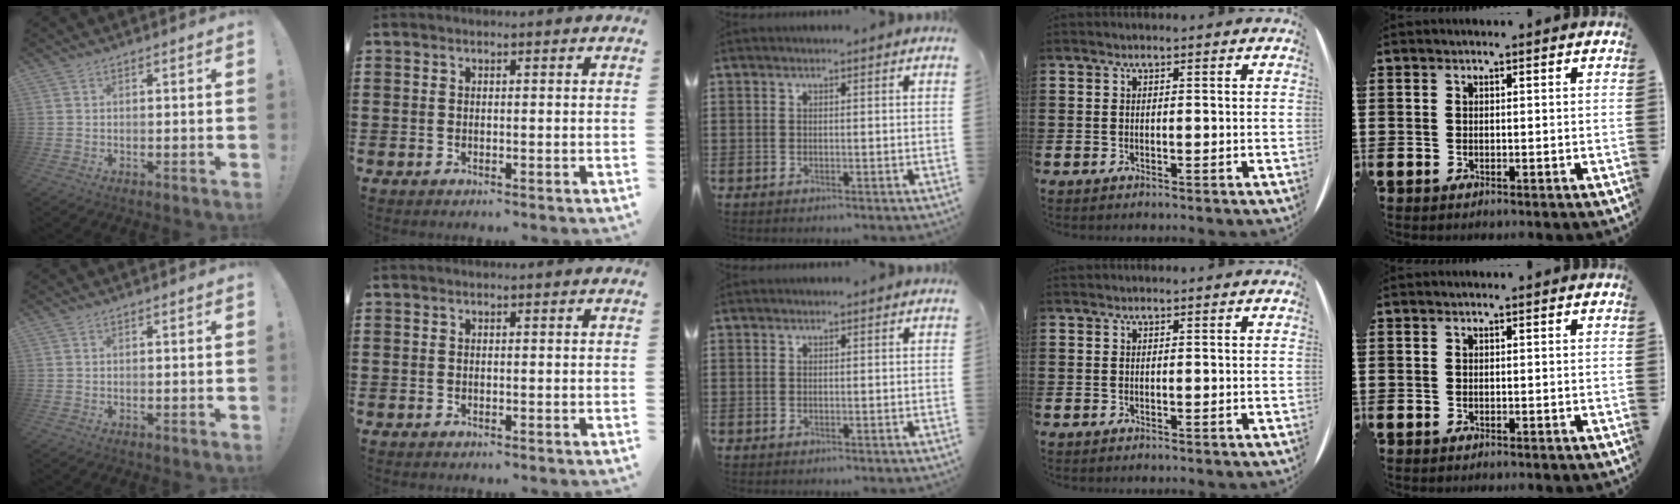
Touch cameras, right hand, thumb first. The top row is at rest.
{}